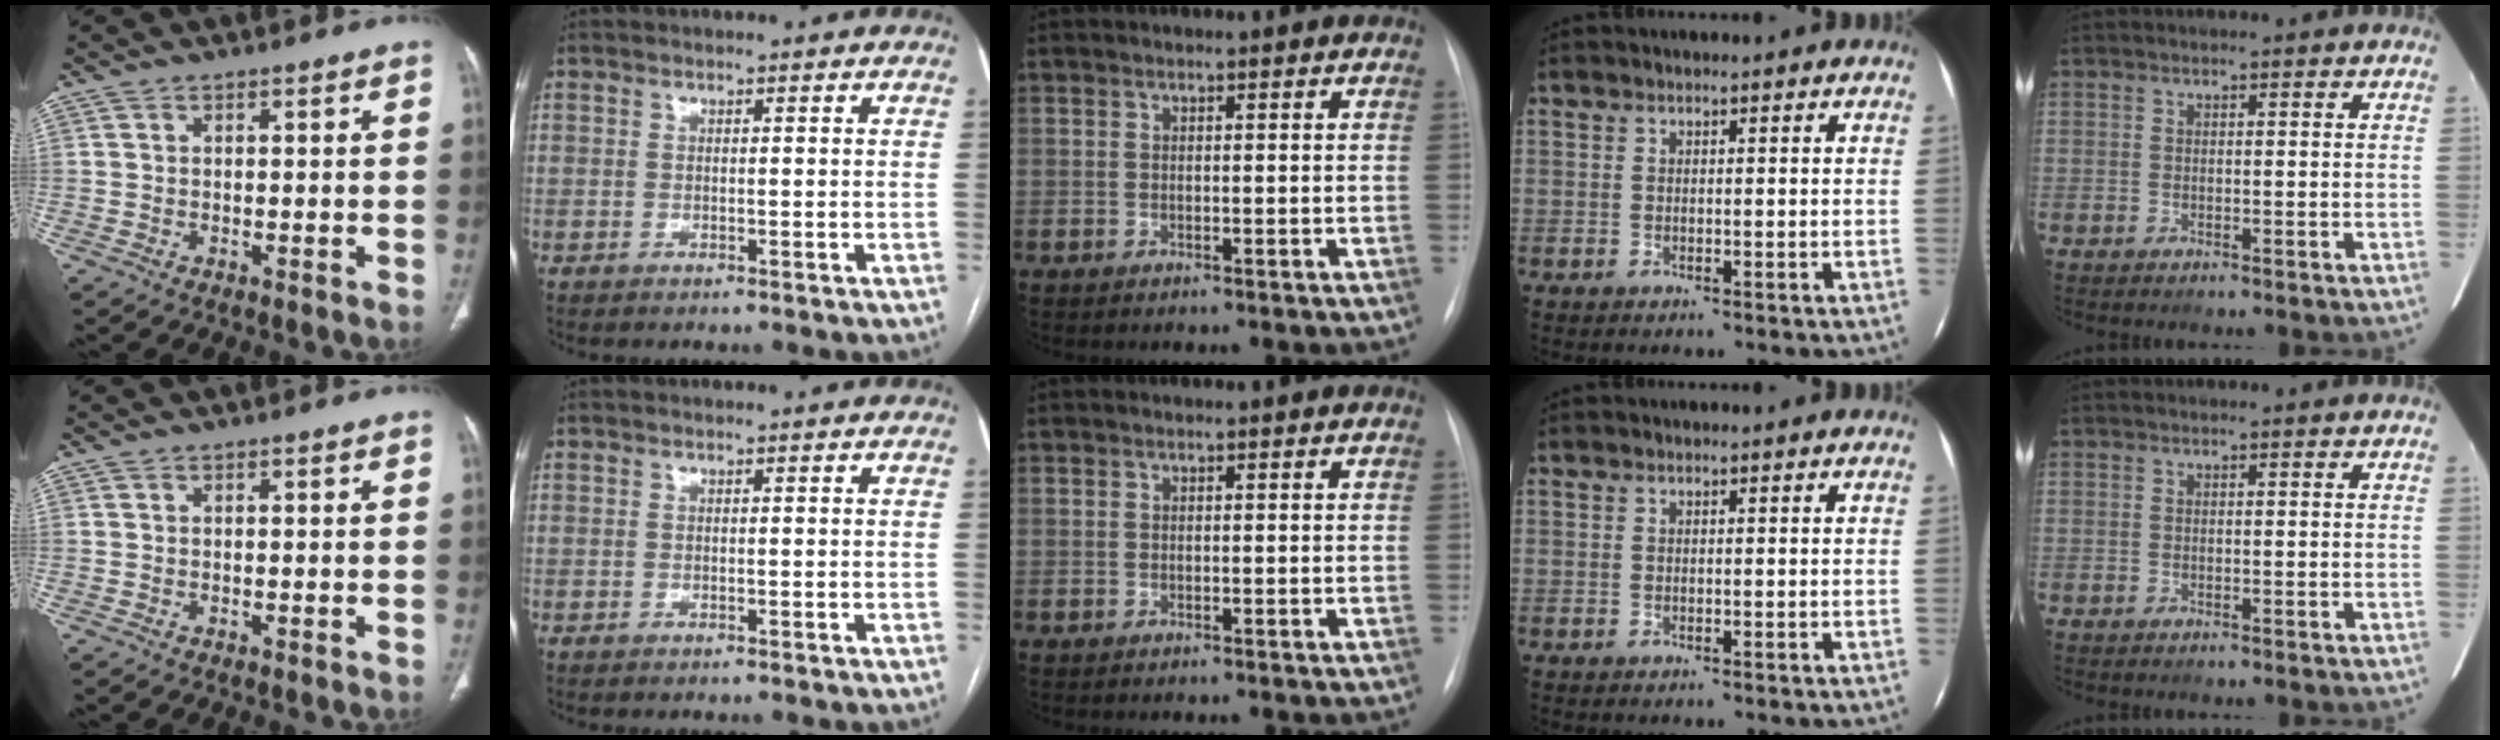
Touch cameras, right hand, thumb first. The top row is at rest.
{}